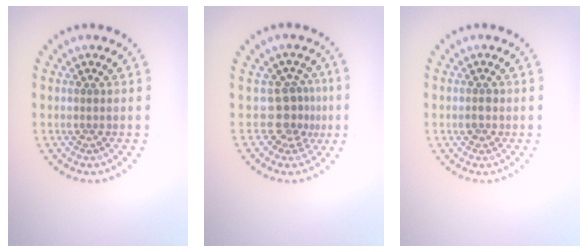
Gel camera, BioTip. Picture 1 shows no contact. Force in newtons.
{"total": 2.8, "press": 2.0, "slide": 2.0}
{"total": 1.0, "press": 1.0, "slide": 0.2}